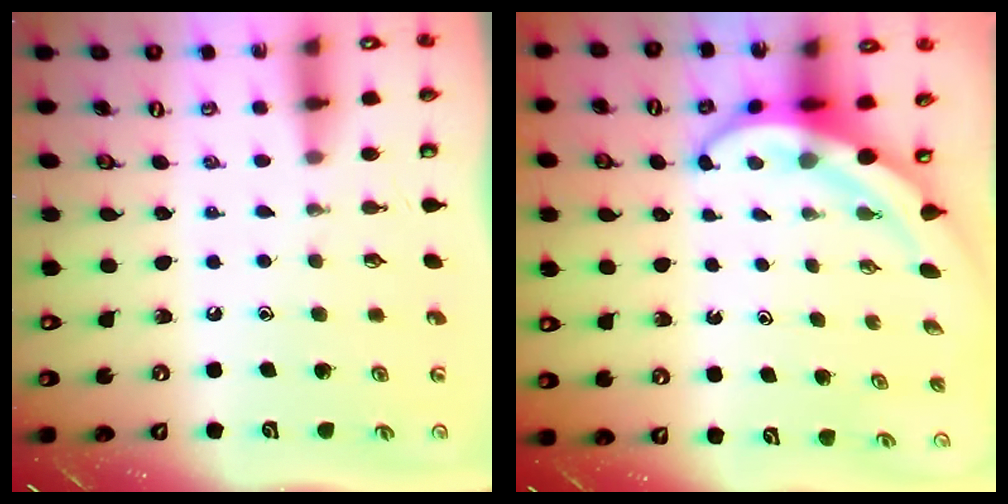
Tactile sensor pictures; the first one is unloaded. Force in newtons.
{"total": 6.2, "press": 6.1, "slide": 1.4}